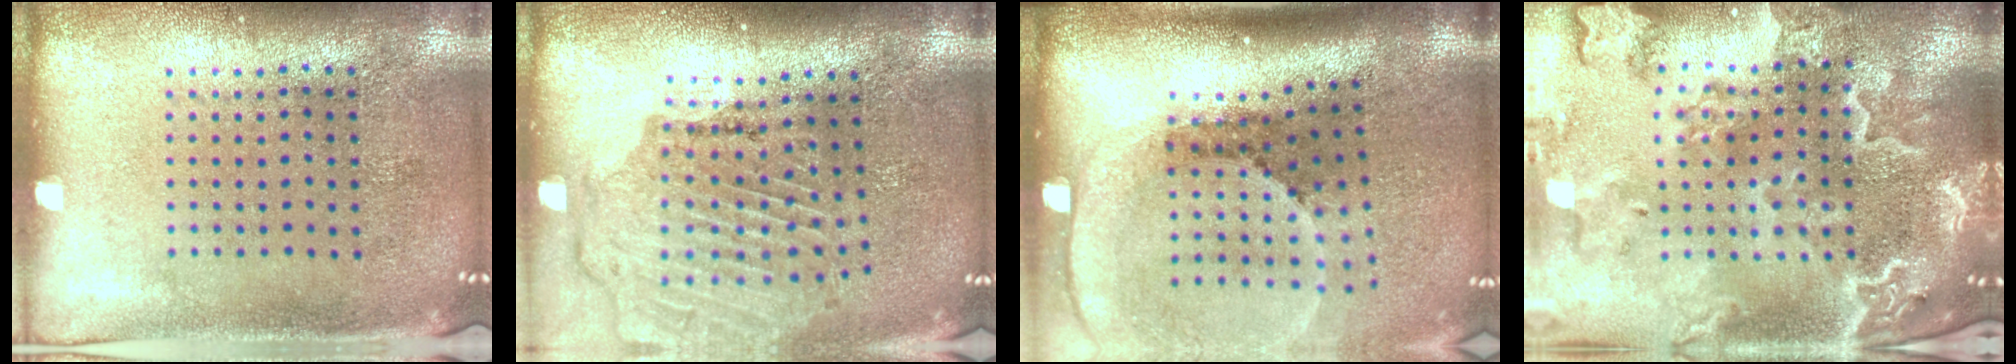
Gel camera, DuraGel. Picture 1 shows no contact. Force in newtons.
{"total": 1.7, "press": 1.7, "slide": 0.1}
{"total": 2.6, "press": 1.8, "slide": 1.9}
{"total": 4.0, "press": 3.4, "slide": 2.1}